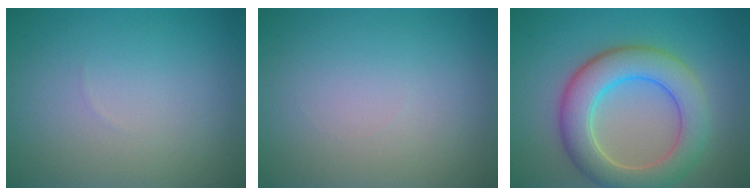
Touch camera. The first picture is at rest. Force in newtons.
{"total": 0.0}
{"total": 7.1, "press": 7.1, "slide": 0.6}